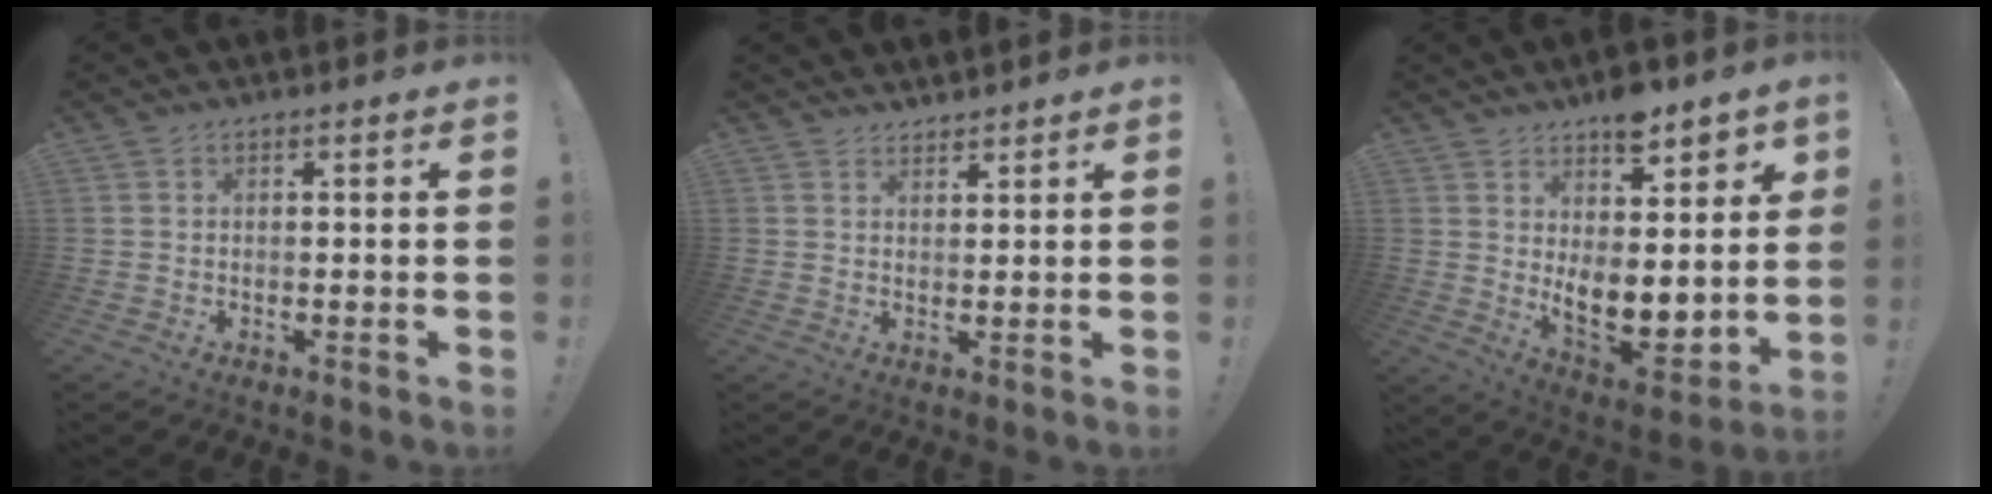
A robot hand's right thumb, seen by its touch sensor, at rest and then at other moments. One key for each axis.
{"total": 2.1, "fx": 2.0, "fy": 0.5, "fz": -0.4, "tx": 0.013, "ty": -0.016, "tz": 0.037}
{"total": 14.7, "fx": 4.4, "fy": 8.7, "fz": 10.9, "tx": -0.141, "ty": -0.042, "tz": 0.080}